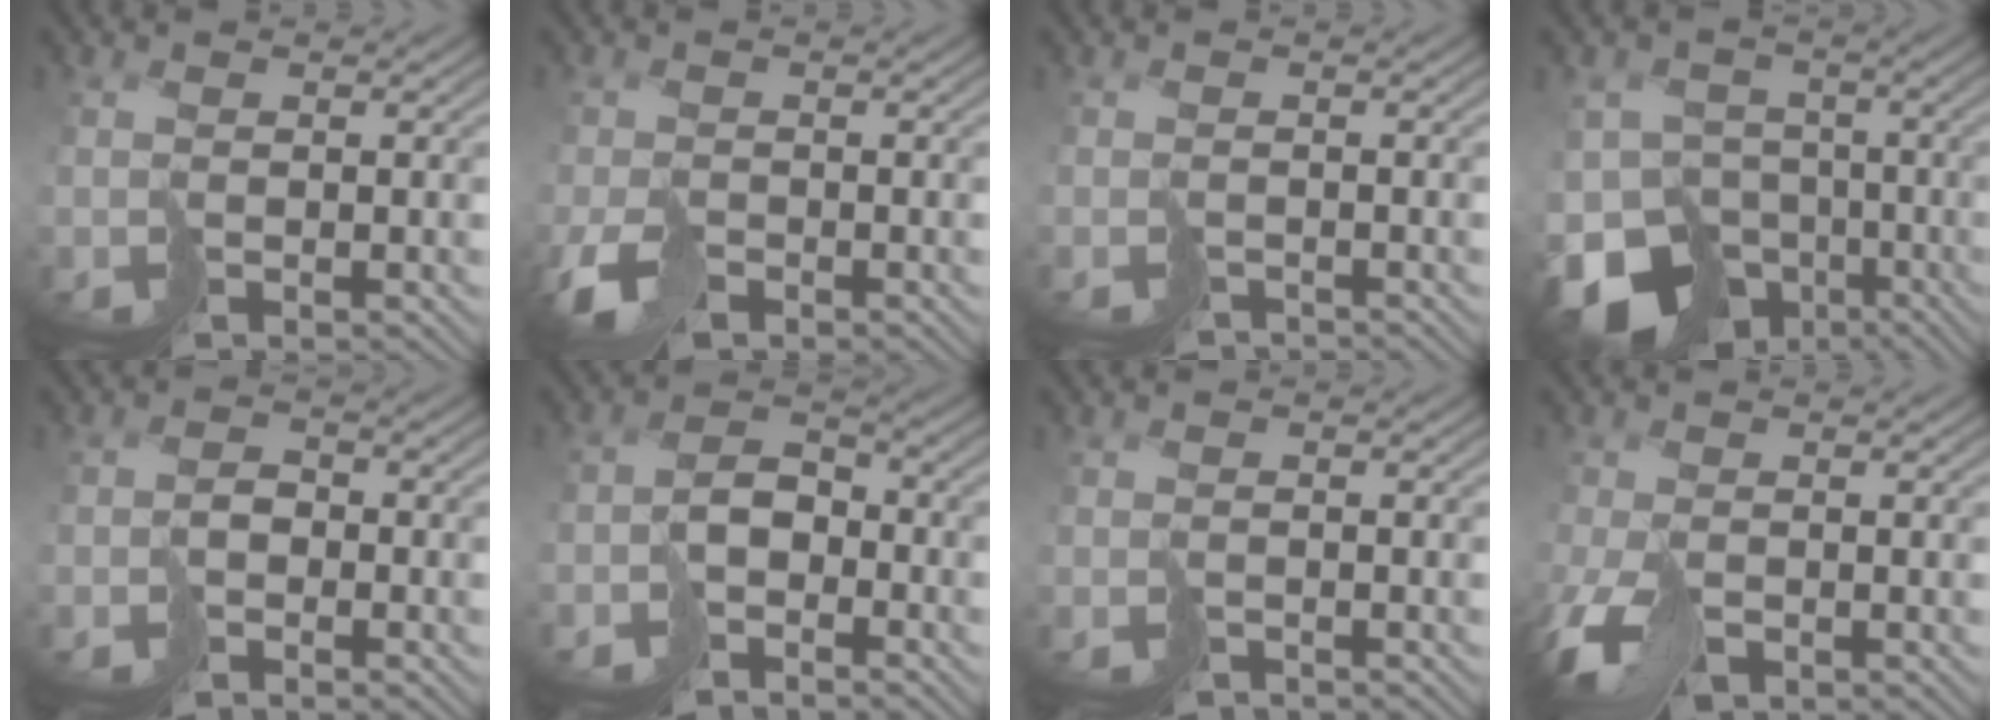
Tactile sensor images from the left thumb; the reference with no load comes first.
{"total": 3.5, "force": [-1.9, 2.0, 2.1], "torque": [-0.041, 0.000, -0.040]}
{"total": 2.1, "force": [-2.0, 0.5, 0.2], "torque": [0.010, -0.004, -0.035]}
{"total": 12.6, "force": [-8.3, 7.9, 5.3], "torque": [-0.106, -0.023, -0.121]}
{"total": 1.7, "force": [-1.3, 1.1, 0.3], "torque": [0.006, 0.006, -0.031]}
{"total": 4.2, "force": [-3.0, 2.5, 1.6], "torque": [-0.014, 0.003, -0.061]}
{"total": 1.5, "force": [-1.4, 0.3, 0.0], "torque": [0.009, -0.003, -0.026]}
{"total": 4.9, "force": [-2.6, 2.4, 3.3], "torque": [-0.067, -0.007, -0.047]}